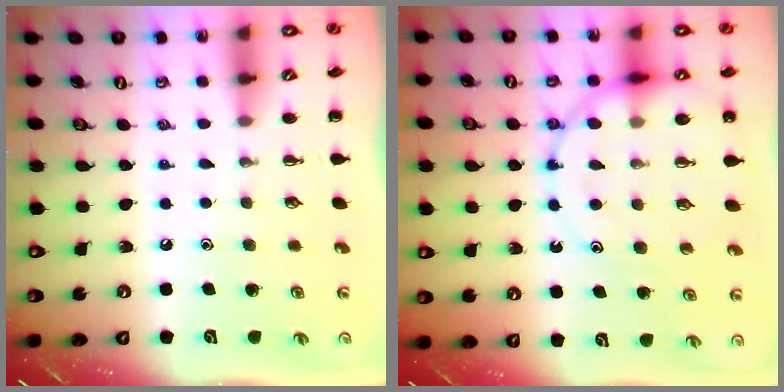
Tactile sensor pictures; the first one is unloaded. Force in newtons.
{"total": 15.3, "press": 14.9, "slide": 3.7}